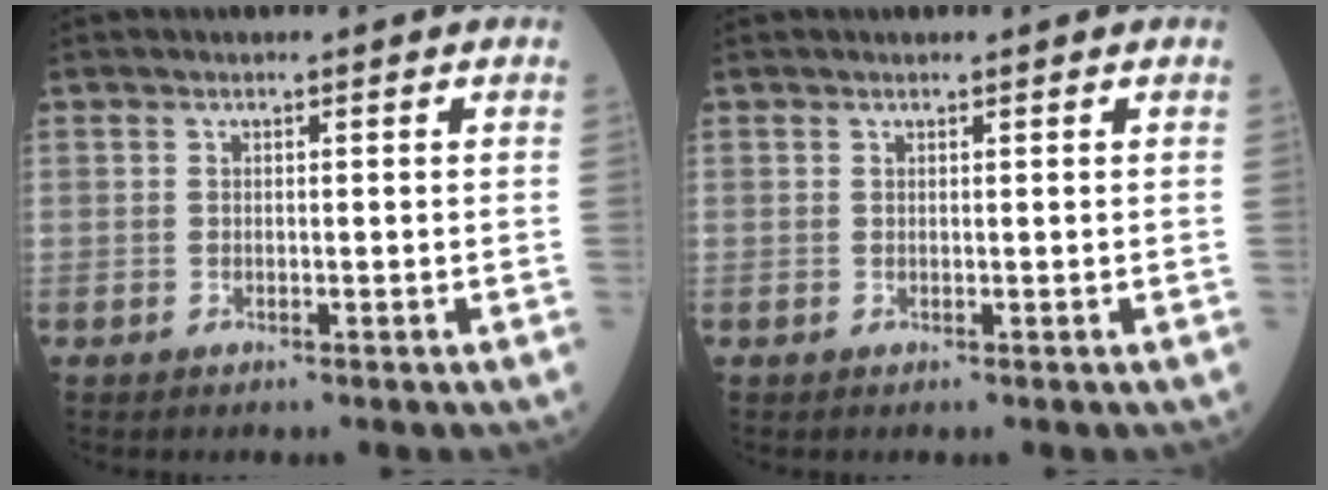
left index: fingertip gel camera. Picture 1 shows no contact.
{"total": 0.7, "force": [0.7, 0.0, 0.1], "torque": [-0.007, 0.005, 0.011]}